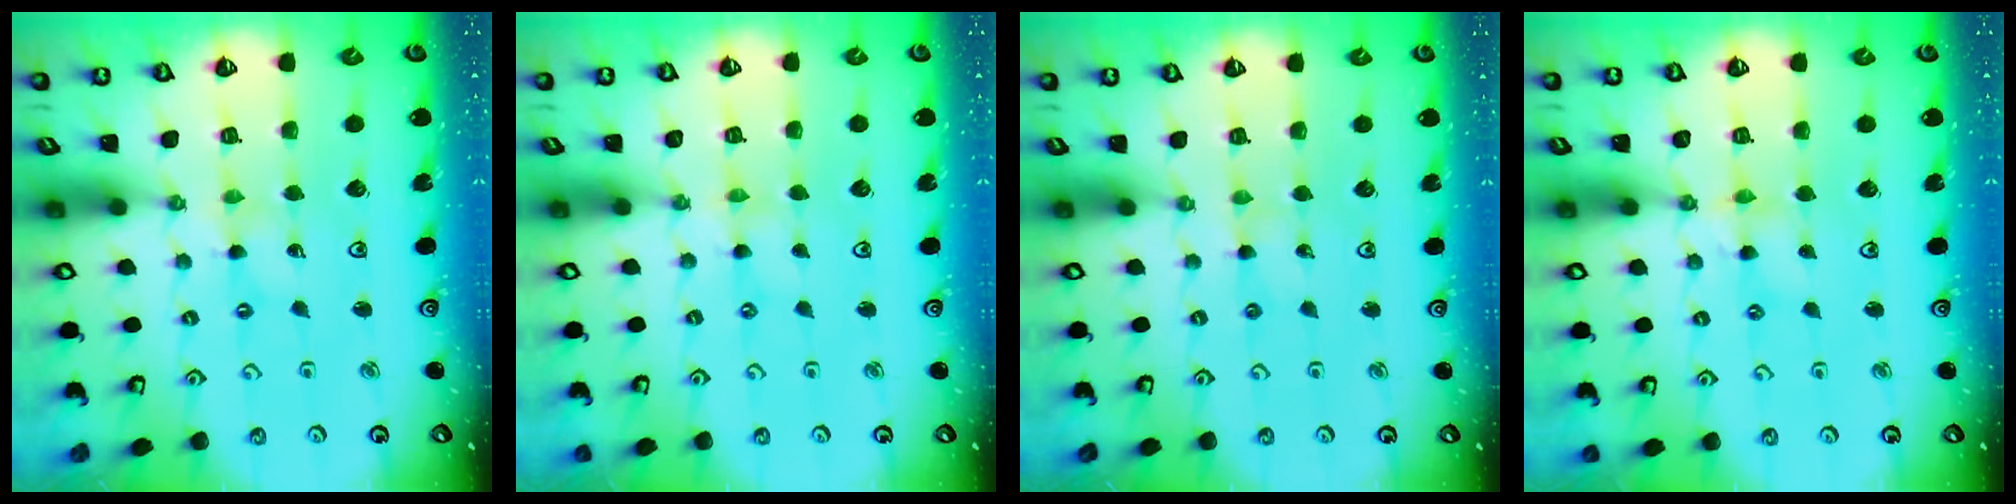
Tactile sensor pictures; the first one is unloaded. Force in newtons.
{"total": 0.0}
{"total": 1.3, "press": 1.3, "slide": 0.2}
{"total": 3.3, "press": 3.3, "slide": 0.3}